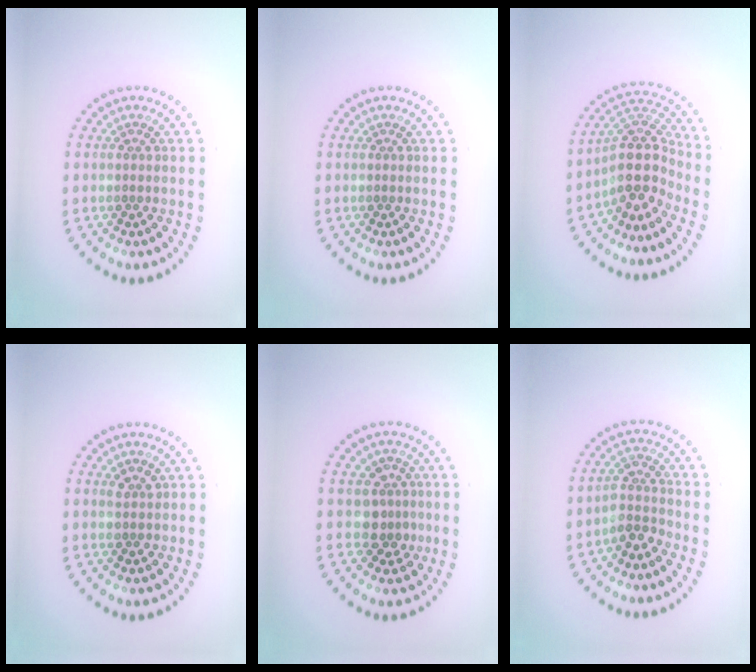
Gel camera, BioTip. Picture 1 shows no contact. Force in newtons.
{"total": 0.0}
{"total": 4.9, "press": 3.9, "slide": 3.0}
{"total": 1.2, "press": 1.2, "slide": 0.1}
{"total": 2.7, "press": 2.4, "slide": 1.2}
{"total": 2.5, "press": 1.9, "slide": 1.6}